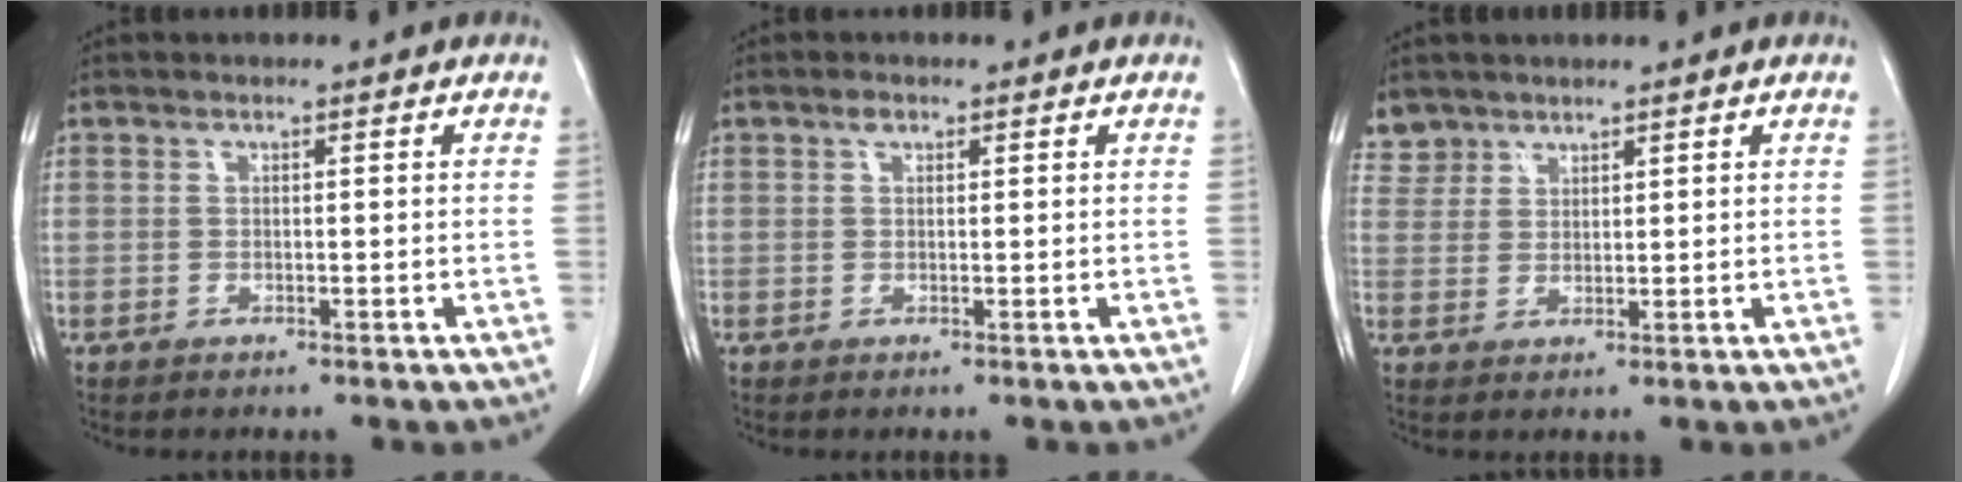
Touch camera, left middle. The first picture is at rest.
{"total": 1.0, "force": [0.6, 0.6, 0.5], "torque": [-0.010, 0.002, 0.010]}
{"total": 3.2, "force": [2.7, 1.7, -0.5], "torque": [0.017, 0.006, 0.052]}